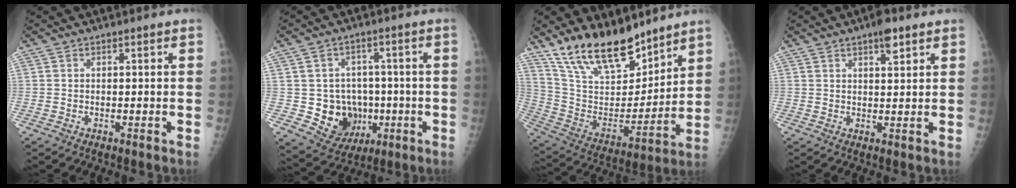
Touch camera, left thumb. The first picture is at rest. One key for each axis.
{"total": 9.5, "fx": -1.4, "fy": 8.6, "fz": 3.9, "tx": -0.019, "ty": 0.008, "tz": -0.005}
{"total": 19.6, "fx": 15.3, "fy": 7.4, "fz": 9.6, "tx": -0.129, "ty": -0.085, "tz": 0.284}
{"total": 4.1, "fx": 2.6, "fy": 1.3, "fz": 2.9, "tx": -0.036, "ty": -0.011, "tz": 0.037}